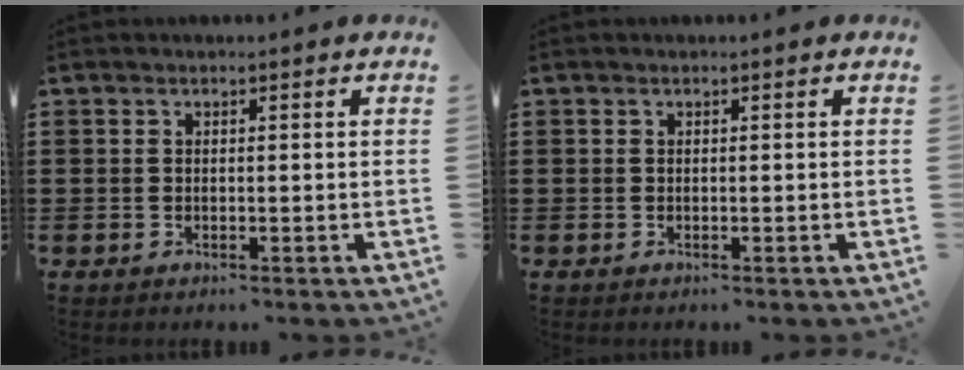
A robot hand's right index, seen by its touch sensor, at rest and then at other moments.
{"total": 0.0}